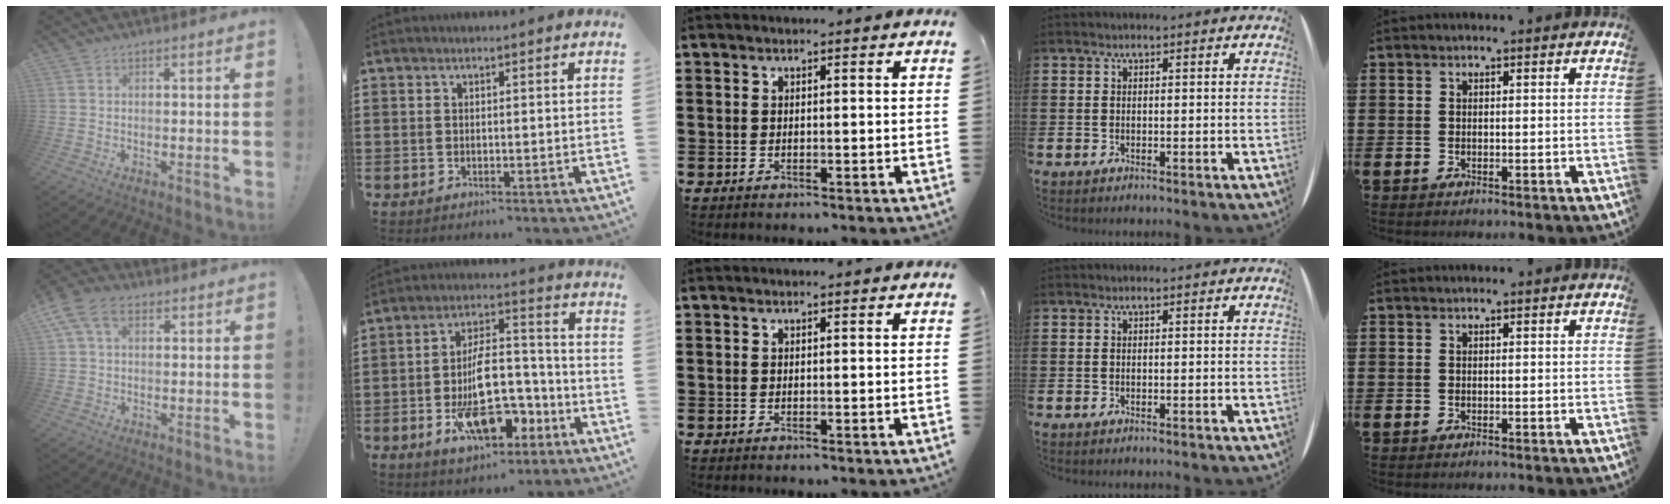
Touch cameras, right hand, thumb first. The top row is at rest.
{"thumb": {"total": 8.2, "force": [3.3, 5.3, 5.4], "torque": [-0.108, 0.006, 0.066]}, "index": {"total": 12.9, "force": [-4.6, 6.1, 10.4], "torque": [-0.169, 0.013, -0.076]}}